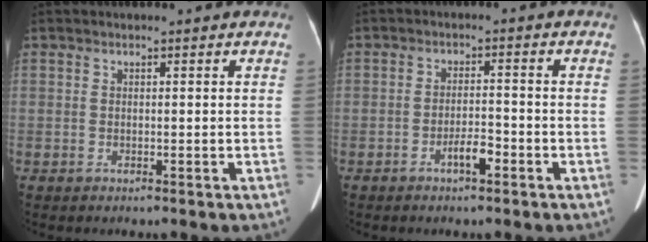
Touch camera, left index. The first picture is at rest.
{"total": 3.3, "force": [-1.9, 0.9, 2.5], "torque": [-0.042, 0.003, -0.035]}